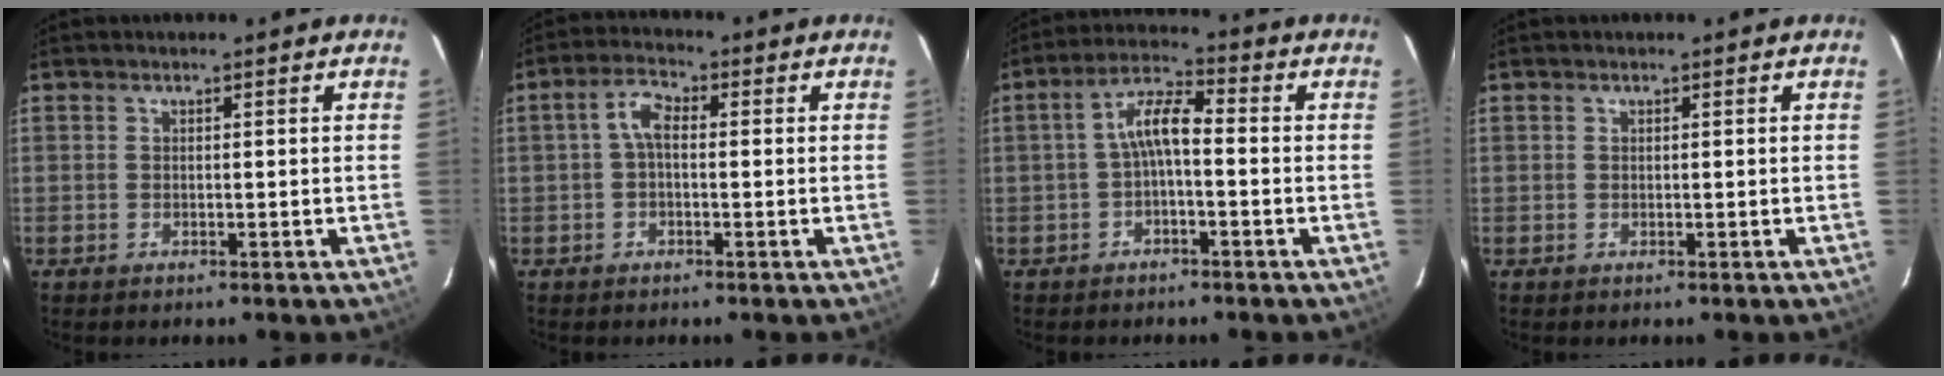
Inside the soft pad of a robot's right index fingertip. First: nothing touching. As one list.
[{"total": 3.8, "force": [-0.1, 2.1, 3.2], "torque": [-0.065, 0.016, -0.002]}, {"total": 5.8, "force": [-1.2, 1.9, 5.4], "torque": [-0.114, 0.021, -0.024]}, {"total": 0.5, "force": [0.0, 0.5, -0.1], "torque": [0.006, 0.002, -0.002]}]